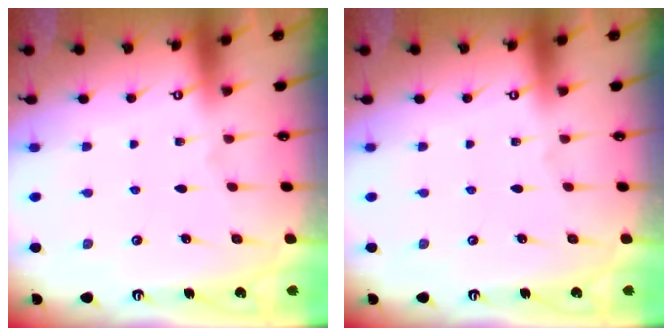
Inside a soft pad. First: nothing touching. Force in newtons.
{"total": 0.0}